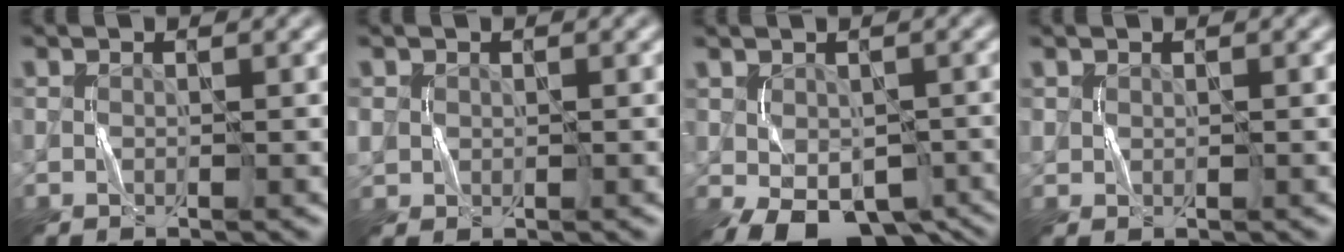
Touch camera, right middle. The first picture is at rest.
{"total": 1.3, "force": [0.4, 1.2, 0.4], "torque": [-0.012, 0.000, 0.009]}
{"total": 7.7, "force": [-3.9, 4.3, 5.0], "torque": [-0.087, -0.022, -0.051]}
{"total": 0.6, "force": [0.4, 0.4, 0.2], "torque": [-0.005, -0.002, 0.012]}